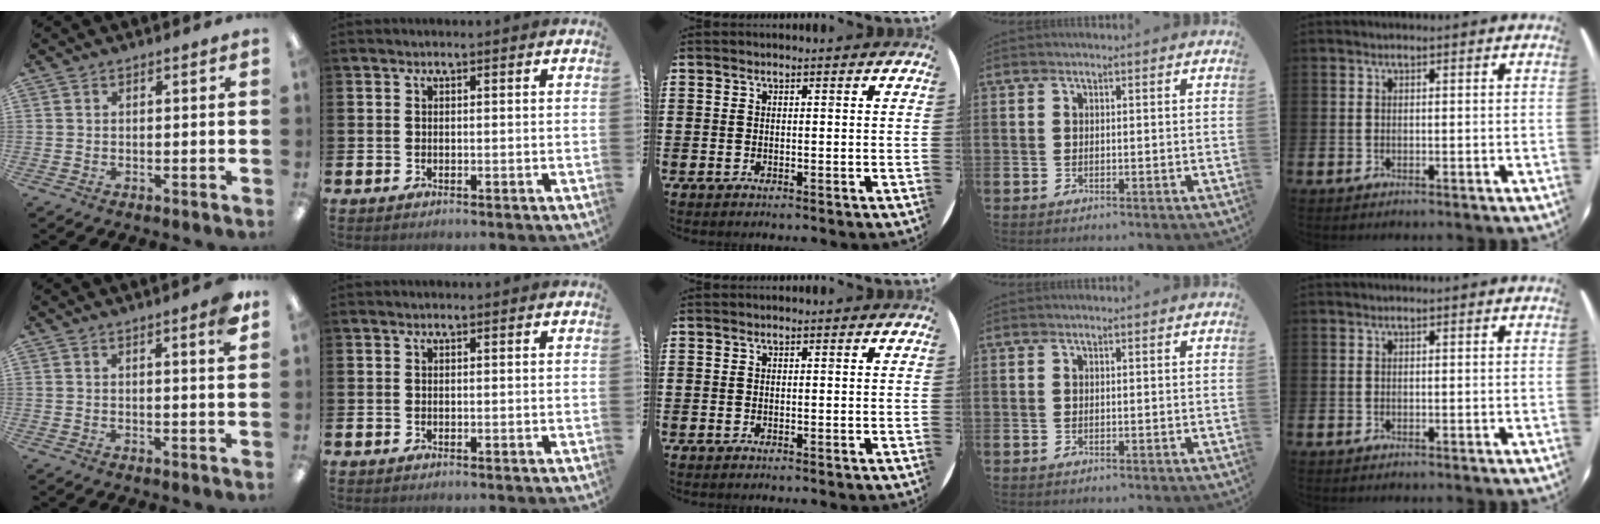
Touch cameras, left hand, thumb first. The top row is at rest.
{"thumb": {"total": 3.4, "force": [2.1, 0.1, 2.7], "torque": [-0.042, -0.006, 0.031]}}